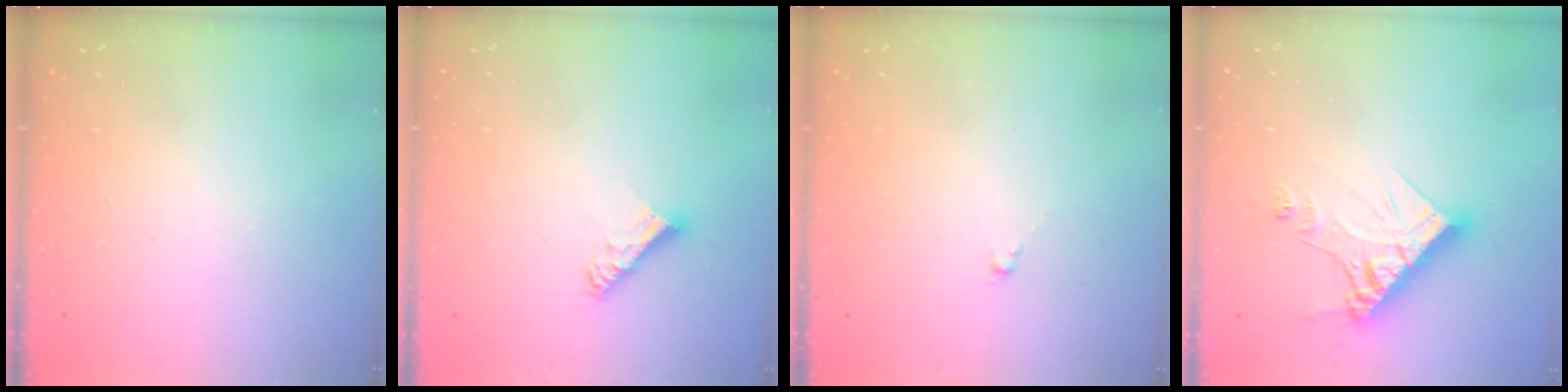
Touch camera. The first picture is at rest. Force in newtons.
{"total": 6.7, "press": 6.7, "slide": 0.6}
{"total": 0.0}
{"total": 13.3, "press": 13.2, "slide": 1.7}